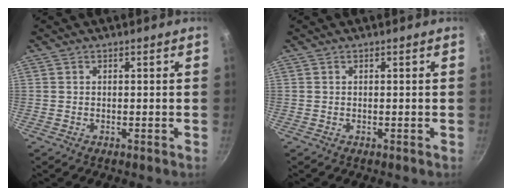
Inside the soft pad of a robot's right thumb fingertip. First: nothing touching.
{"total": 0.0}